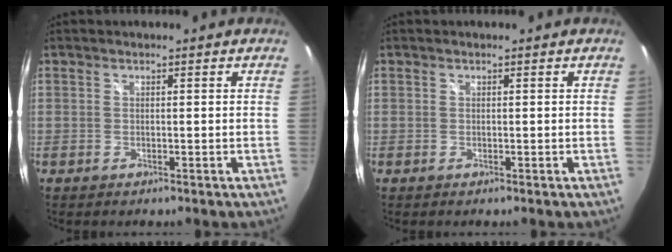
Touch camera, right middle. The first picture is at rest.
{"total": 0.0}